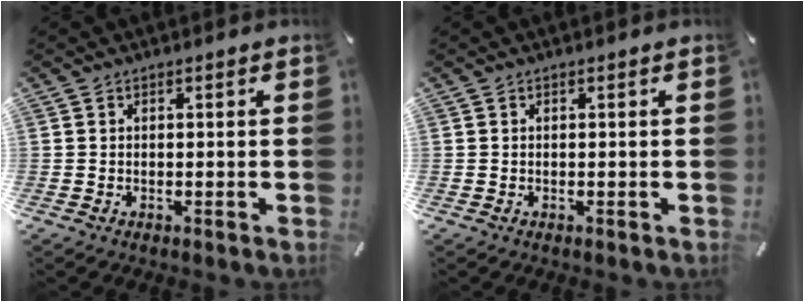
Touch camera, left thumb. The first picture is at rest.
{"total": 0.0}